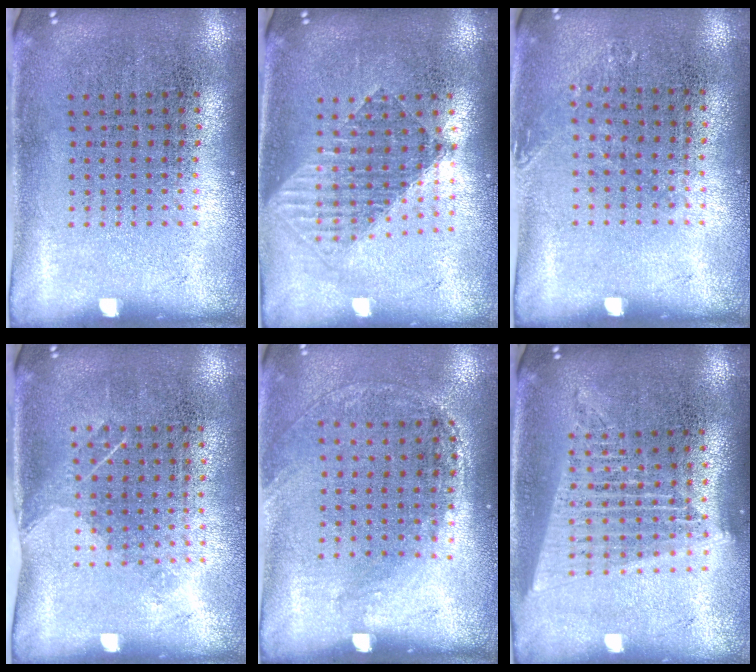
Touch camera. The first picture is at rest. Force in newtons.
{"total": 1.5, "press": 1.3, "slide": 0.7}
{"total": 0.8, "press": 0.8, "slide": 0.1}
{"total": 1.2, "press": 0.9, "slide": 0.7}
{"total": 1.3, "press": 0.9, "slide": 0.9}
{"total": 1.7, "press": 1.6, "slide": 0.7}